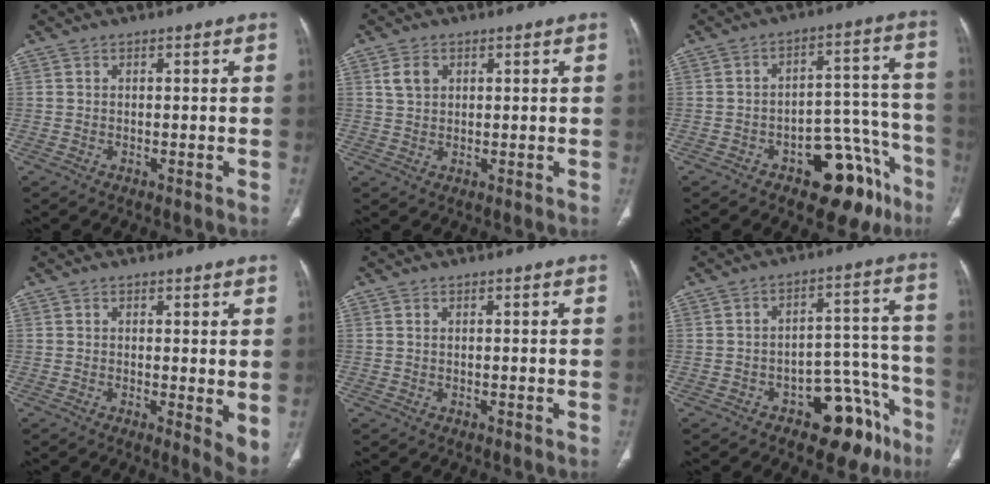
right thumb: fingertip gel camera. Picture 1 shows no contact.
{"total": 3.3, "force": [1.3, 2.4, 1.9], "torque": [-0.031, 0.002, 0.030]}
{"total": 15.5, "force": [-9.1, 7.8, 9.8], "torque": [-0.069, 0.087, -0.123]}
{"total": 4.6, "force": [0.6, 1.6, 4.3], "torque": [-0.058, -0.016, 0.009]}
{"total": 0.0}
{"total": 13.2, "force": [-8.0, 7.0, 7.7], "torque": [-0.045, 0.085, -0.109]}